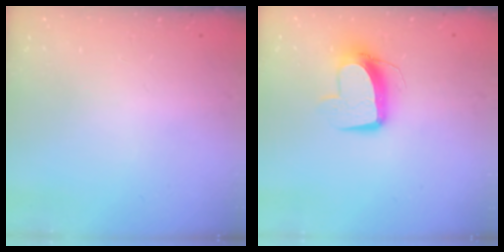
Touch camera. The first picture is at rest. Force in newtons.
{"total": 10.7, "press": 10.6, "slide": 1.1}